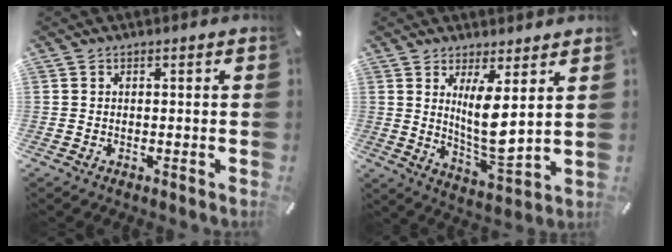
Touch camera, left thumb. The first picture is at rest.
{"total": 10.0, "force": [3.6, 3.0, 8.8], "torque": [-0.173, -0.038, 0.058]}